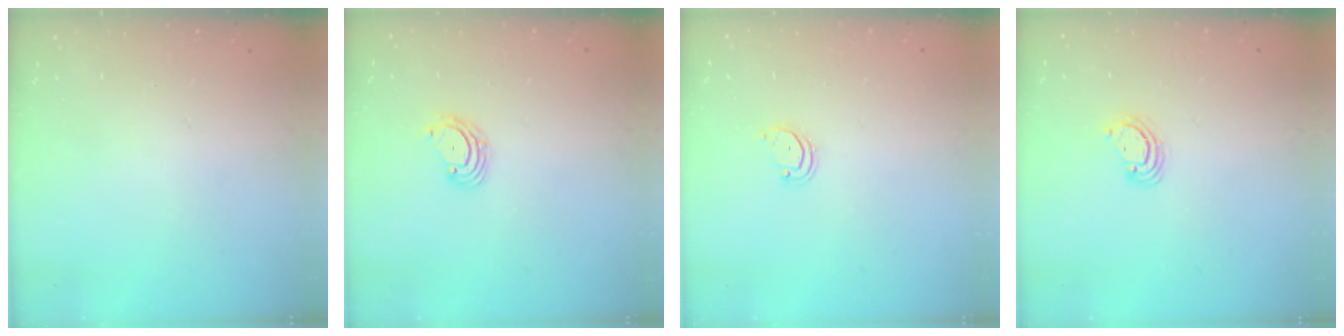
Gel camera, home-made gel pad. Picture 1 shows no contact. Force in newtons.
{"total": 2.8, "press": 2.8, "slide": 0.3}
{"total": 2.6, "press": 2.6, "slide": 0.2}
{"total": 3.7, "press": 3.7, "slide": 0.4}